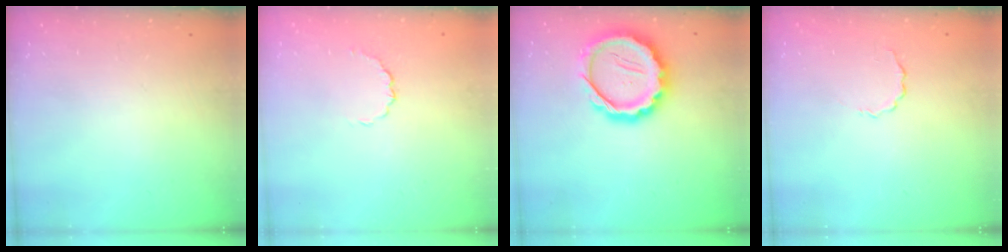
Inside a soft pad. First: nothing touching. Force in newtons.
{"total": 3.5, "press": 3.3, "slide": 1.3}
{"total": 15.1, "press": 14.8, "slide": 2.9}
{"total": 2.0, "press": 1.9, "slide": 0.7}